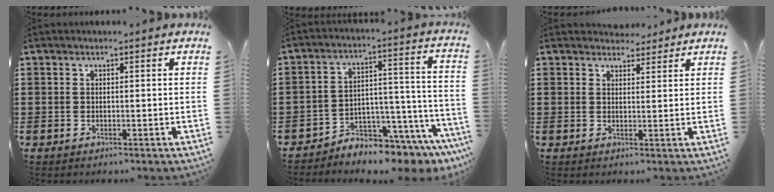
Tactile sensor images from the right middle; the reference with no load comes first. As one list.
[{"total": 5.3, "force": [-5.2, 0.9, 0.4], "torque": [-0.013, 0.002, -0.106]}, {"total": 2.8, "force": [2.6, 0.7, -0.3], "torque": [0.006, -0.008, 0.050]}]